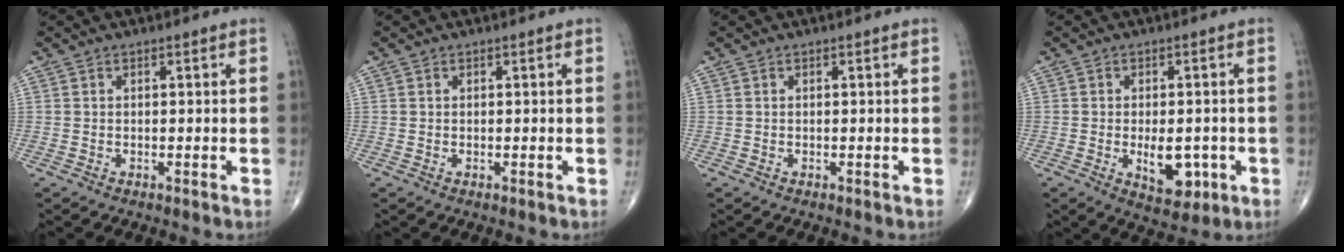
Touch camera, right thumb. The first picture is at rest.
{"total": 0.0}
{"total": 0.0}
{"total": 7.9, "force": [-1.6, 4.1, 6.6], "torque": [-0.085, -0.008, -0.014]}